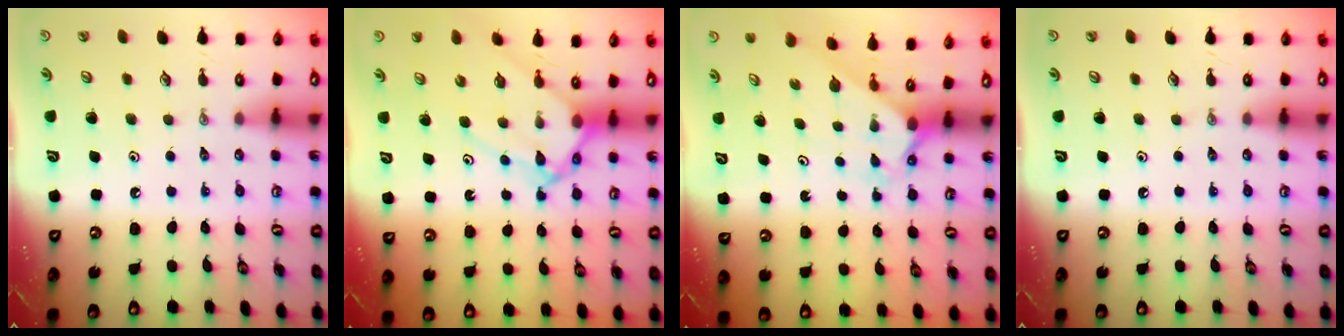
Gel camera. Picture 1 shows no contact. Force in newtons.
{"total": 8.8, "press": 8.8, "slide": 0.8}
{"total": 1.5, "press": 1.5, "slide": 0.1}
{"total": 0.0}